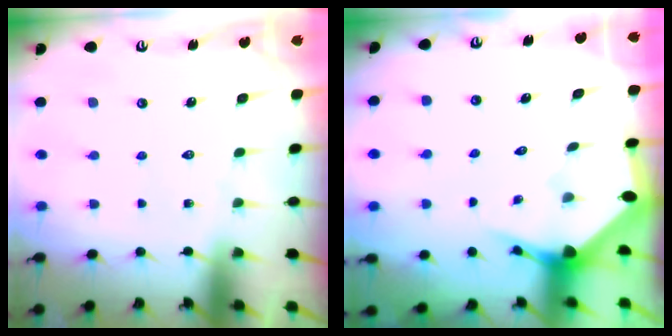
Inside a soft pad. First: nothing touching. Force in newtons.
{"total": 2.9, "press": 2.9, "slide": 0.2}